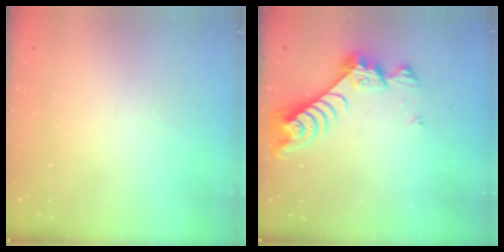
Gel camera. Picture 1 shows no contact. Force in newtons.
{"total": 7.4, "press": 7.3, "slide": 0.9}